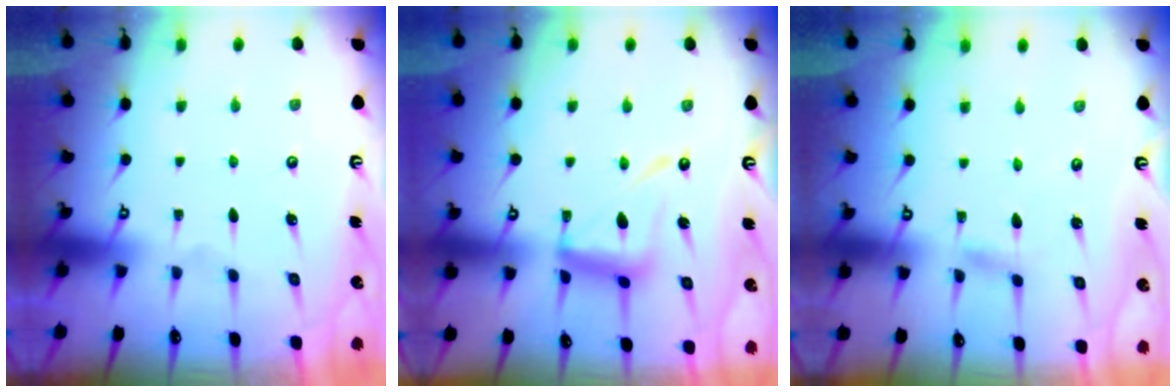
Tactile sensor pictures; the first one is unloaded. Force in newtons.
{"total": 13.8, "press": 13.8, "slide": 1.2}
{"total": 1.1, "press": 1.1, "slide": 0.1}